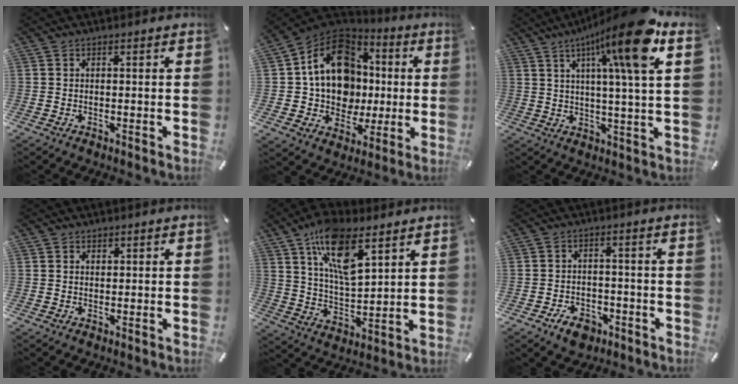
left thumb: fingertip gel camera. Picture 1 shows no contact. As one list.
[{"total": 17.7, "force": [2.4, 14.7, 9.5], "torque": [-0.186, -0.012, 0.049]}, {"total": 18.1, "force": [7.8, 2.2, 16.2], "torque": [-0.265, -0.033, 0.105]}, {"total": 1.1, "force": [0.6, 0.9, 0.2], "torque": [0.005, -0.001, 0.009]}, {"total": 15.7, "force": [9.5, 6.8, 10.5], "torque": [-0.207, -0.029, 0.165]}, {"total": 5.4, "force": [-3.1, 3.7, 2.5], "torque": [-0.055, 0.012, -0.058]}]